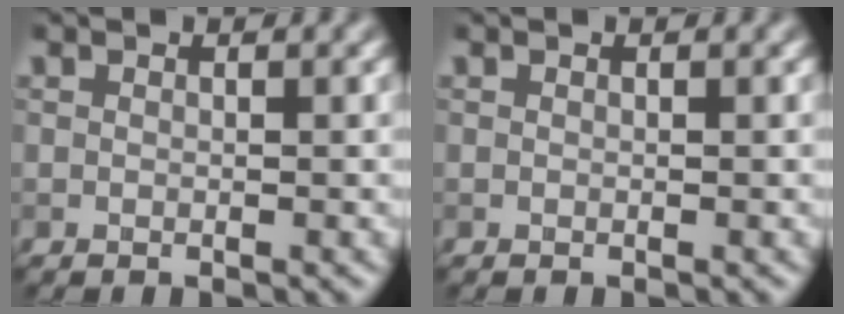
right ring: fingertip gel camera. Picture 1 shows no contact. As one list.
[{"total": 0.0}]